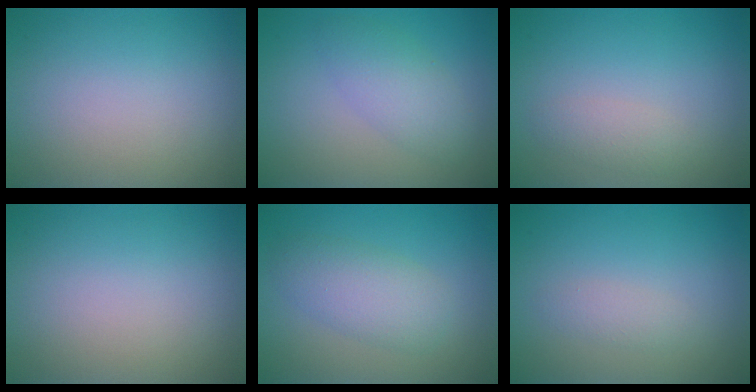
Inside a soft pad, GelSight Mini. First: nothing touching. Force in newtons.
{"total": 3.1, "press": 3.1, "slide": 0.0}
{"total": 1.4, "press": 1.4, "slide": 0.1}
{"total": 0.0}
{"total": 3.8, "press": 3.8, "slide": 0.1}
{"total": 1.1, "press": 1.1, "slide": 0.0}